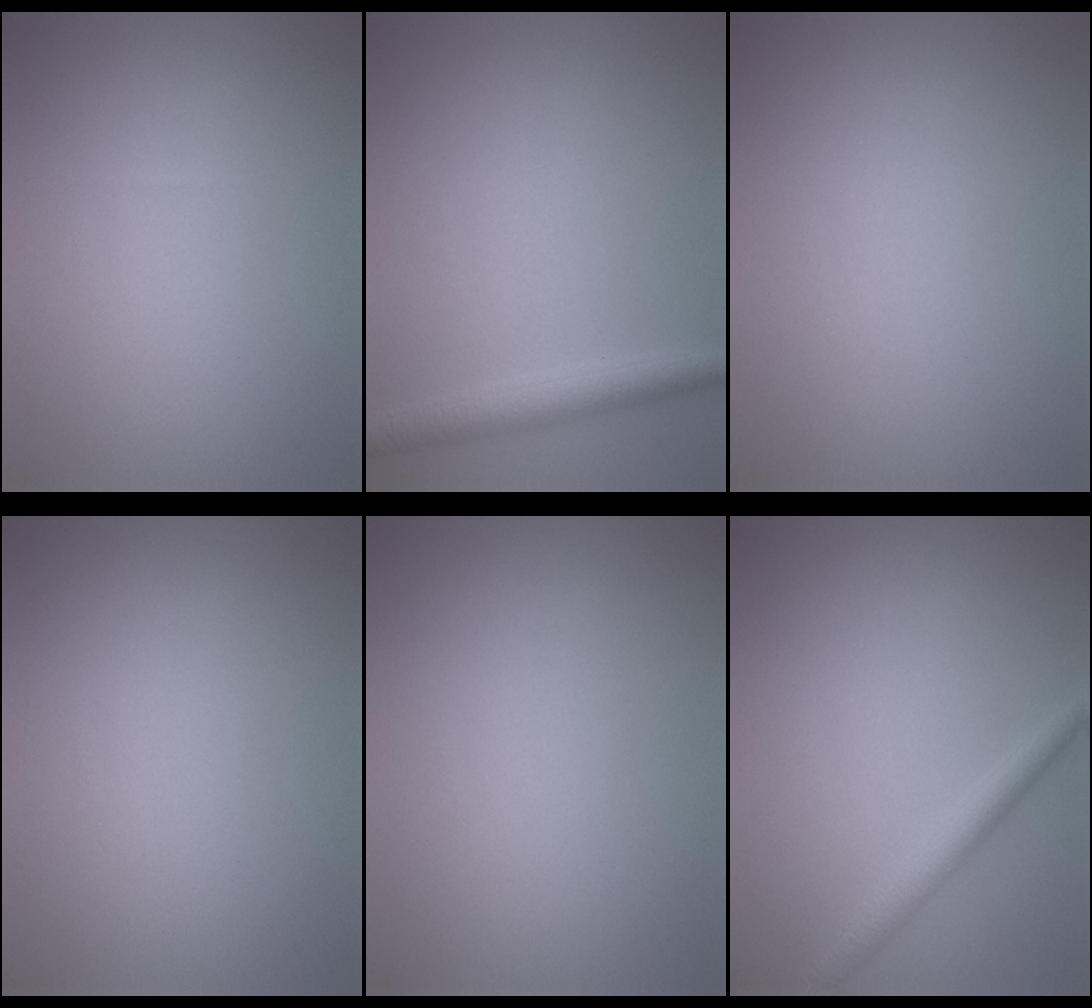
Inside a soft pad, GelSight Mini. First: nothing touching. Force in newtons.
{"total": 2.5, "press": 2.5, "slide": 0.1}
{"total": 0.0}
{"total": 0.0}
{"total": 0.0}
{"total": 2.1, "press": 2.1, "slide": 0.1}